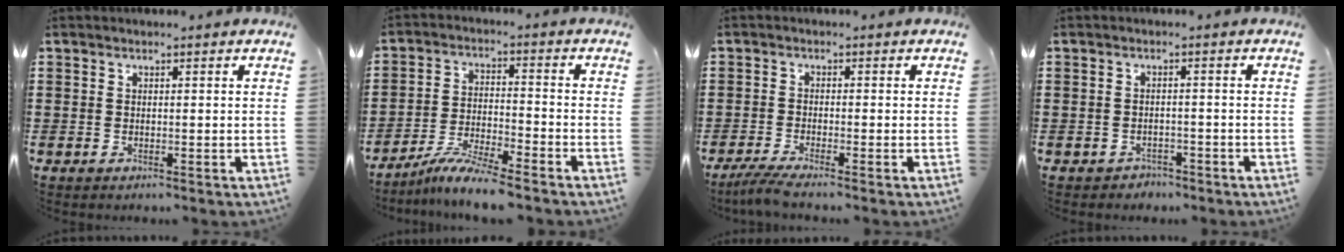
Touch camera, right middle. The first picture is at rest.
{"total": 6.9, "force": [-6.3, -0.1, 2.8], "torque": [-0.061, -0.010, -0.121]}
{"total": 2.8, "force": [-2.2, -0.2, 1.7], "torque": [-0.050, -0.012, -0.048]}
{"total": 1.4, "force": [-1.3, 0.5, -0.1], "torque": [-0.005, 0.002, -0.031]}